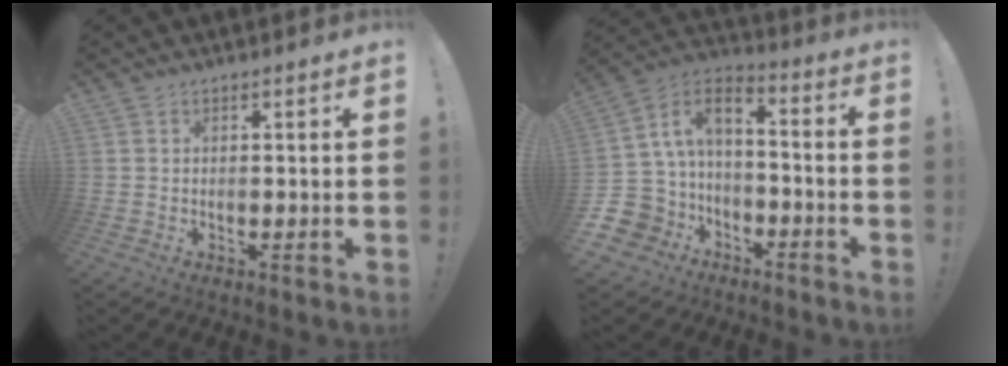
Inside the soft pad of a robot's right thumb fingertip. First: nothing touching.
{"total": 8.1, "force": [-2.8, 6.7, 3.7], "torque": [-0.077, 0.018, -0.047]}